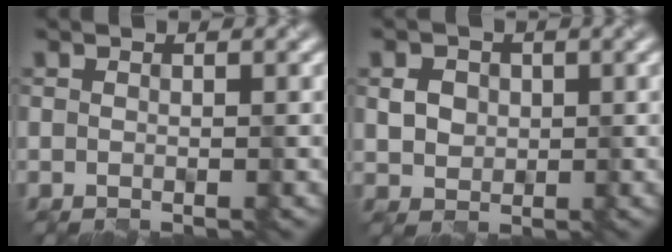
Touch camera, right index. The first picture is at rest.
{"total": 2.2, "force": [0.2, 1.9, 1.0], "torque": [-0.026, -0.003, 0.009]}